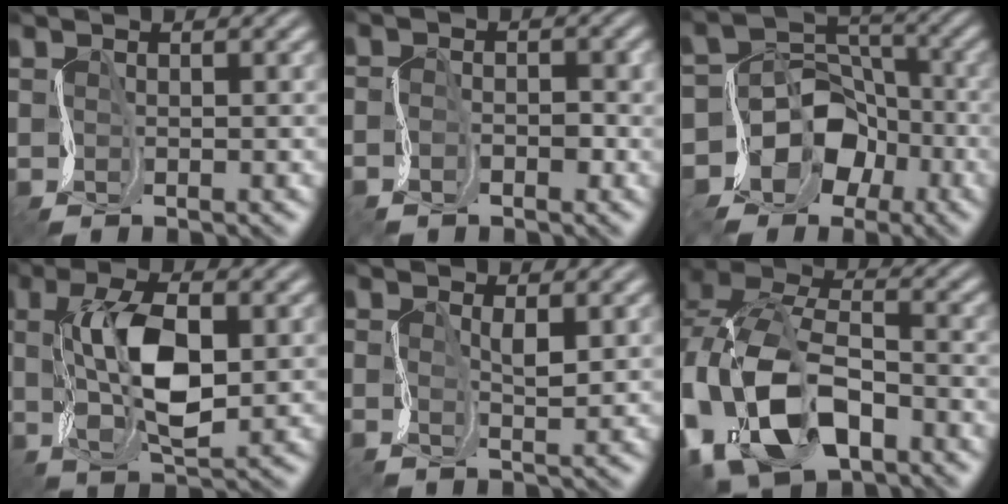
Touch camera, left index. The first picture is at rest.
{"total": 2.0, "force": [-1.5, 1.2, 0.5], "torque": [0.004, 0.003, -0.031]}
{"total": 7.6, "force": [-4.0, 6.2, 1.8], "torque": [-0.017, 0.009, -0.091]}
{"total": 6.6, "force": [0.3, 2.8, 5.9], "torque": [-0.123, 0.004, 0.001]}
{"total": 0.9, "force": [-0.2, 0.1, 0.8], "torque": [-0.028, 0.001, -0.007]}
{"total": 10.8, "force": [-4.9, 6.6, 6.9], "torque": [-0.169, -0.003, -0.099]}